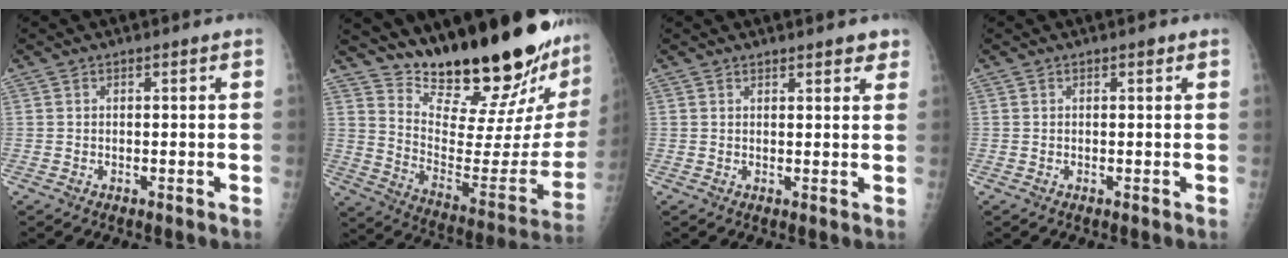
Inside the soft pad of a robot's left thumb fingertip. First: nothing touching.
{"total": 29.0, "force": [24.9, 5.1, 14.0], "torque": [-0.188, -0.193, 0.353]}
{"total": 3.1, "force": [2.4, 1.1, 1.6], "torque": [0.000, -0.007, 0.027]}
{"total": 0.6, "force": [0.4, 0.3, 0.4], "torque": [-0.003, 0.000, 0.003]}